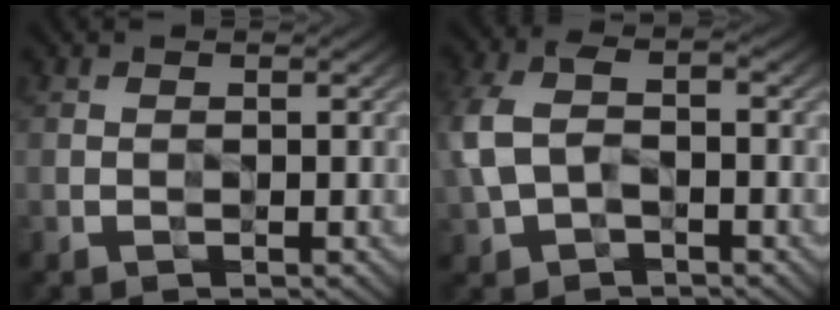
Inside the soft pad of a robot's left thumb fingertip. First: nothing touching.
{"total": 6.9, "force": [-0.7, 4.7, 5.0], "torque": [-0.132, 0.007, -0.022]}